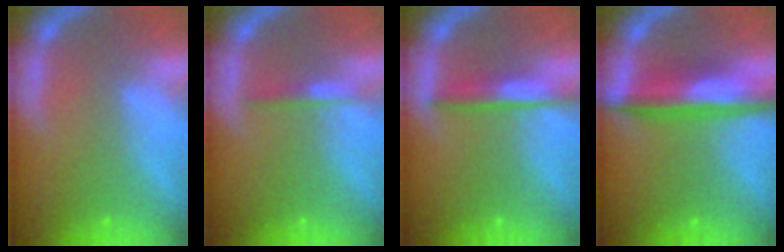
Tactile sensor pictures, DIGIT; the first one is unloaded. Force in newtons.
{"total": 1.4}
{"total": 3.0}
{"total": 6.0}